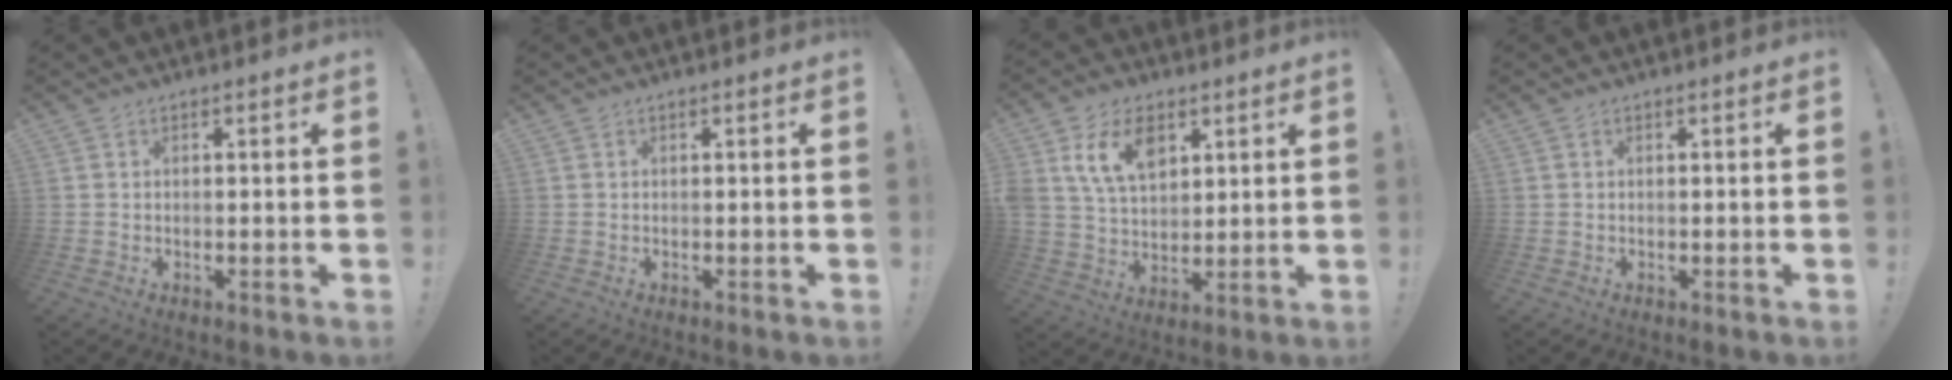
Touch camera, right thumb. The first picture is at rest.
{"total": 0.0}
{"total": 13.4, "force": [6.4, 8.9, 7.8], "torque": [-0.140, -0.017, 0.122]}
{"total": 0.0}